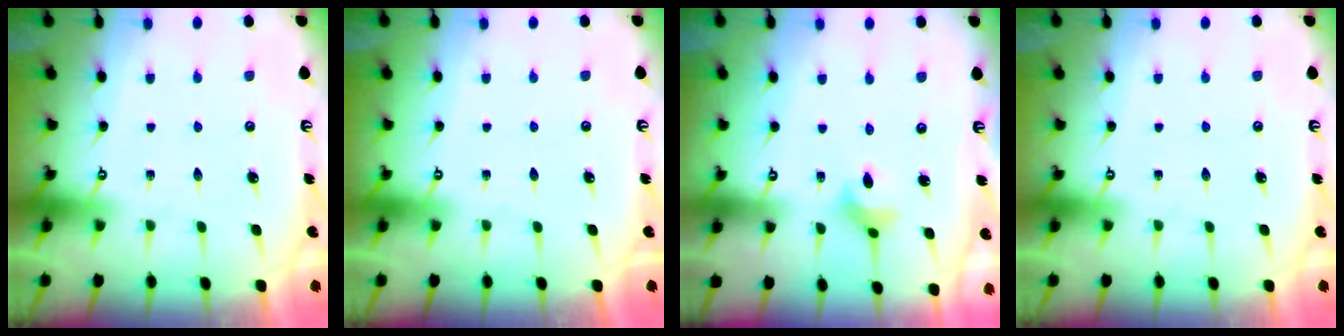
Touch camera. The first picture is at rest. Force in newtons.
{"total": 0.0}
{"total": 4.6, "press": 4.5, "slide": 0.9}
{"total": 0.0}